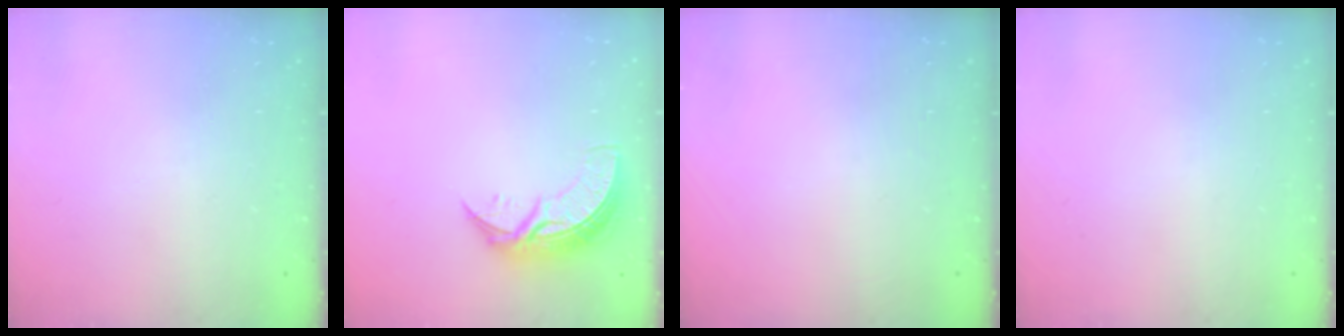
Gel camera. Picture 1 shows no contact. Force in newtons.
{"total": 8.5, "press": 8.4, "slide": 0.6}
{"total": 0.0}
{"total": 0.0}